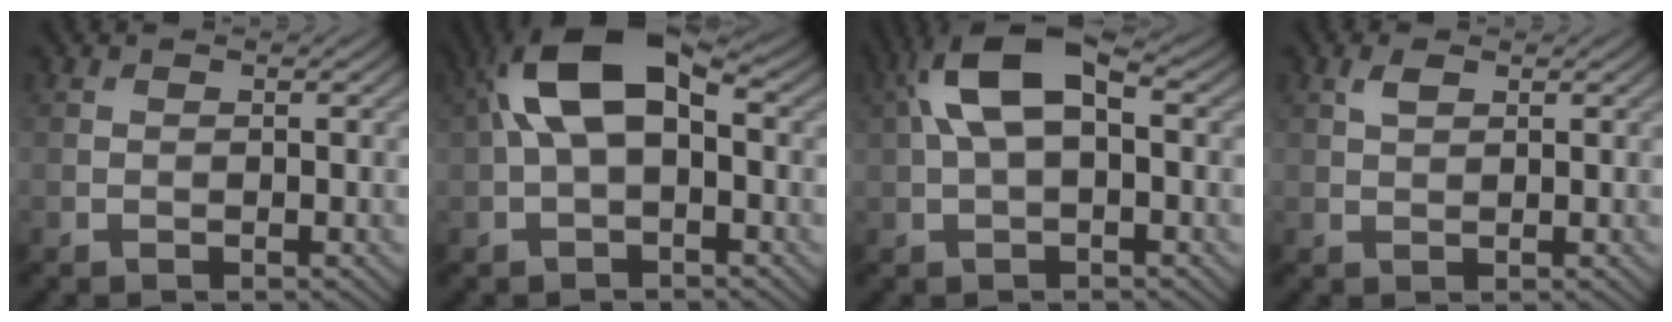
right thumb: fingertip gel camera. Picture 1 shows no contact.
{"total": 10.2, "force": [1.4, 5.3, 8.6], "torque": [-0.177, 0.022, 0.017]}
{"total": 9.3, "force": [1.7, 4.4, 8.0], "torque": [-0.173, 0.023, 0.022]}
{"total": 1.6, "force": [0.9, 0.8, 1.1], "torque": [-0.028, 0.004, 0.018]}